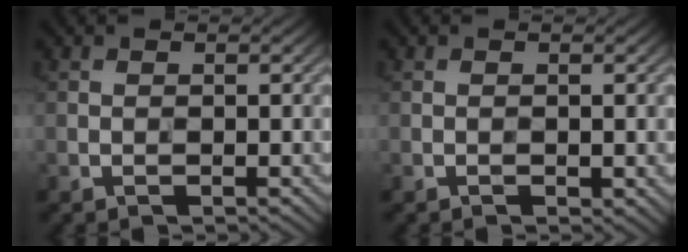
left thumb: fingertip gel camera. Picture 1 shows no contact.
{"total": 0.5, "force": [-0.2, 0.3, 0.4], "torque": [-0.009, -0.001, -0.002]}